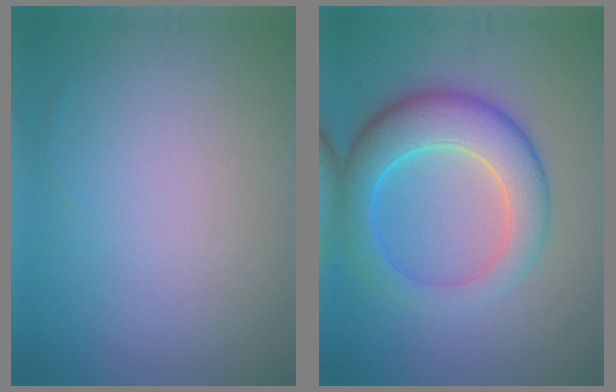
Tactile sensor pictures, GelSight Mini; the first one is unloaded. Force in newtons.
{"total": 7.2, "press": 7.2, "slide": 0.3}